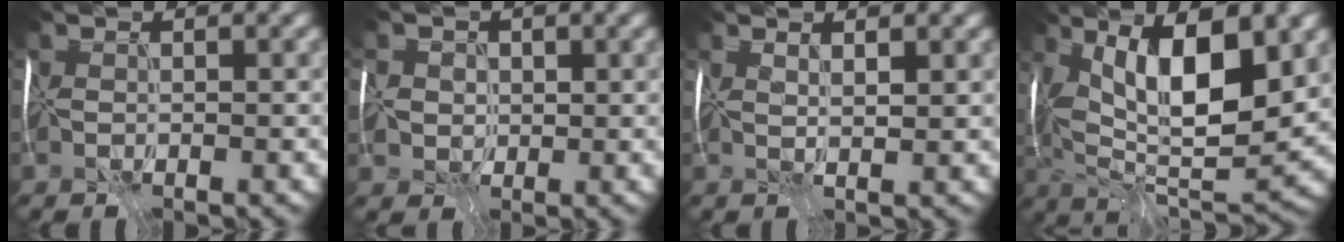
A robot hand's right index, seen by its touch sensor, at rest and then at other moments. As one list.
[{"total": 5.0, "force": [0.7, 4.5, 2.1], "torque": [-0.037, 0.032, -0.009]}, {"total": 1.8, "force": [1.4, -0.5, 1.0], "torque": [-0.019, 0.003, 0.029]}, {"total": 12.1, "force": [3.7, 3.6, 10.9], "torque": [-0.185, 0.005, 0.064]}]